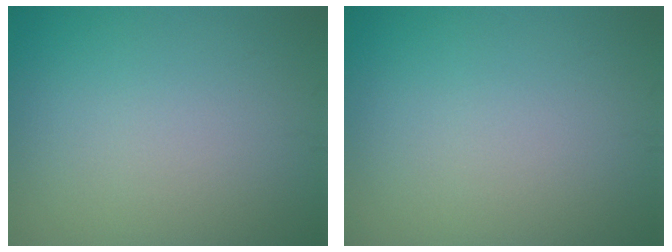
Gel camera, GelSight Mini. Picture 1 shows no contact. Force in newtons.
{"total": 0.0}